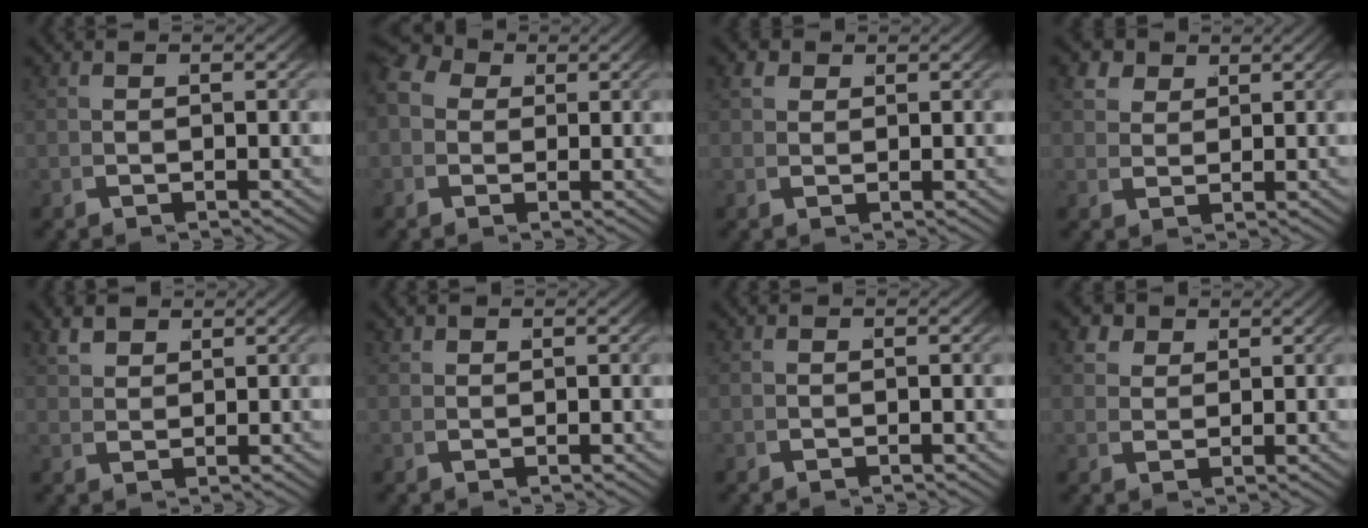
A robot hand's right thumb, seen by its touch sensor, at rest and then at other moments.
{"total": 6.6, "force": [1.8, 5.3, 3.5], "torque": [-0.066, 0.008, 0.015]}
{"total": 1.8, "force": [1.1, 1.3, 0.6], "torque": [-0.018, -0.004, 0.025]}
{"total": 3.3, "force": [2.2, 2.3, 1.0], "torque": [-0.030, -0.003, 0.045]}
{"total": 2.2, "force": [2.2, 0.4, 0.3], "torque": [-0.004, 0.005, 0.048]}
{"total": 0.6, "force": [0.6, 0.3, 0.0], "torque": [0.004, -0.003, 0.017]}
{"total": 0.0}
{"total": 3.0, "force": [2.0, 2.0, 0.9], "torque": [-0.026, -0.004, 0.042]}